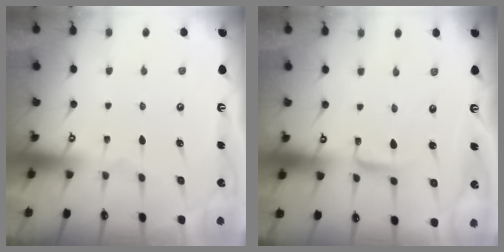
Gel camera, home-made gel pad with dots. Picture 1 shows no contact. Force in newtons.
{"total": 2.9, "press": 2.9, "slide": 0.2}